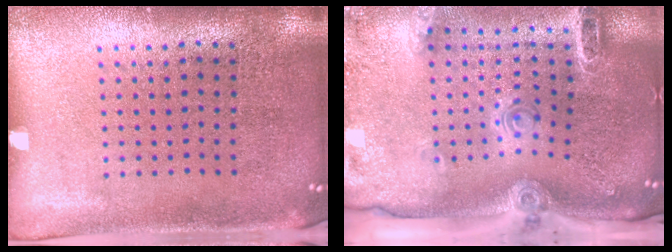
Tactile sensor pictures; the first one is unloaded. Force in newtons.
{"total": 2.8, "press": 2.1, "slide": 1.9}